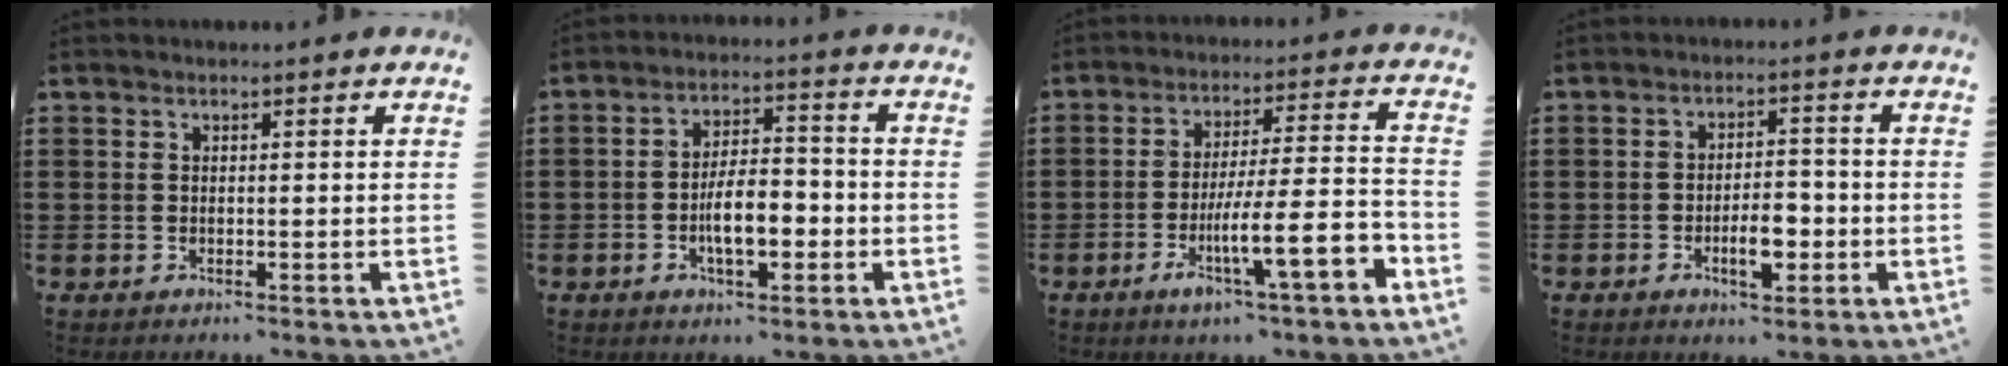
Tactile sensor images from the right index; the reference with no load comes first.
{"total": 7.3, "force": [-2.3, 3.0, 6.3], "torque": [-0.107, -0.001, -0.049]}
{"total": 11.8, "force": [-4.8, 1.9, 10.6], "torque": [-0.165, -0.011, -0.087]}
{"total": 5.8, "force": [-2.0, 2.5, 4.8], "torque": [-0.087, 0.006, -0.035]}